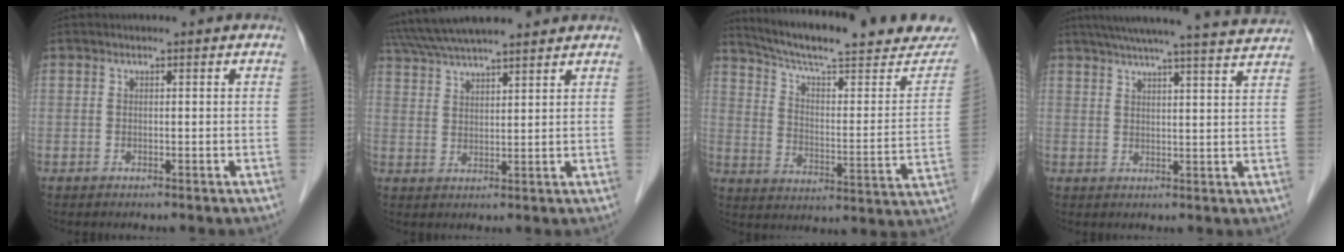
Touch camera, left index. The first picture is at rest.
{"total": 14.0, "force": [12.4, 1.7, 6.3], "torque": [-0.118, 0.044, 0.203]}
{"total": 25.9, "force": [22.7, 3.8, 11.8], "torque": [-0.178, -0.040, 0.303]}
{"total": 19.6, "force": [17.9, -0.1, 7.9], "torque": [-0.125, -0.002, 0.227]}